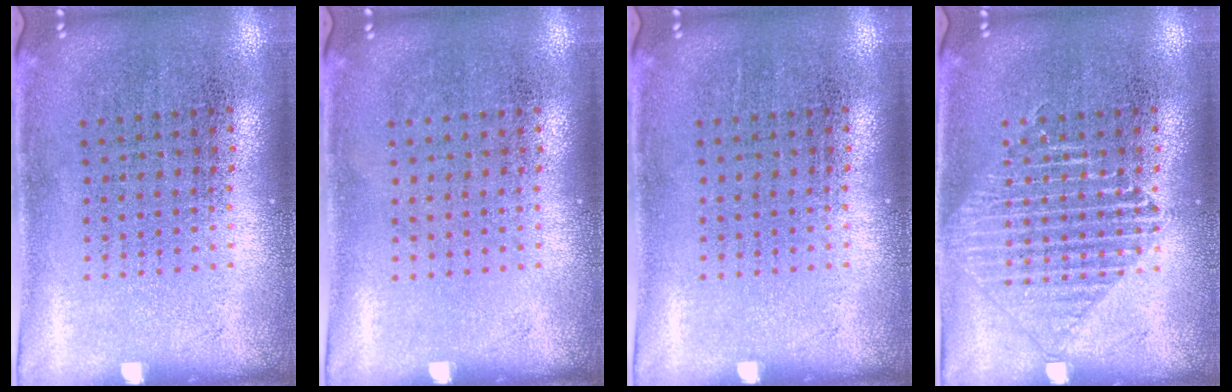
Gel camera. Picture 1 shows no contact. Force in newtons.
{"total": 0.0}
{"total": 0.0}
{"total": 2.2, "press": 2.1, "slide": 0.4}